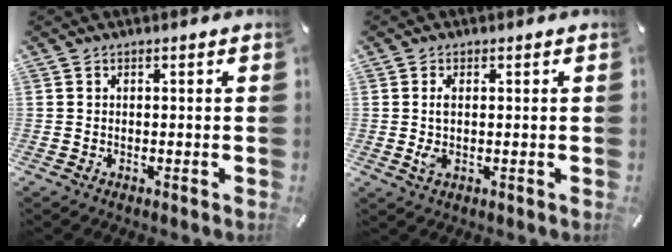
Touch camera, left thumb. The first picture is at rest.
{"total": 3.2, "force": [0.2, 1.5, 2.8], "torque": [-0.061, -0.006, -0.004]}